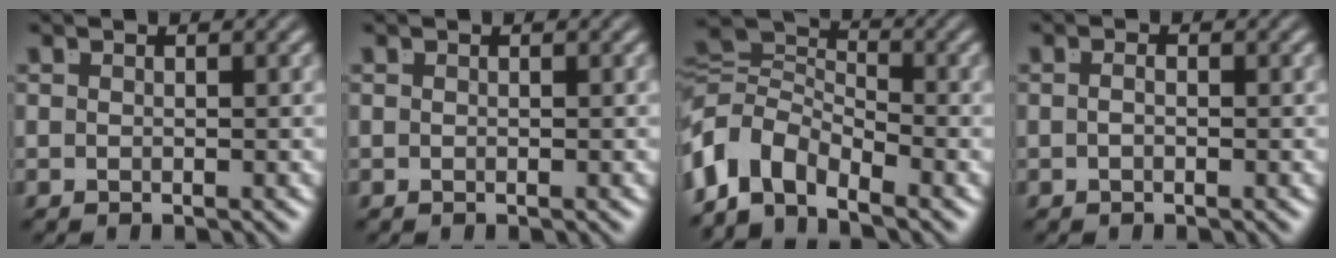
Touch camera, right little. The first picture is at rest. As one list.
[{"total": 0.0}, {"total": 9.3, "force": [-1.8, 7.4, 5.4], "torque": [-0.123, -0.036, -0.032]}, {"total": 0.7, "force": [-0.4, -0.2, 0.5], "torque": [-0.010, -0.007, -0.005]}]